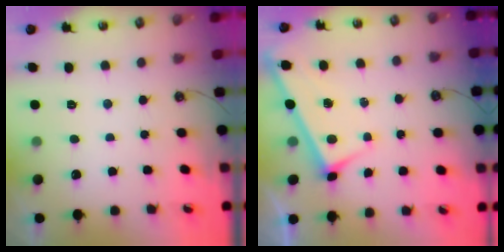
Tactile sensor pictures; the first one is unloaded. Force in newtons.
{"total": 3.7, "press": 3.7, "slide": 0.1}